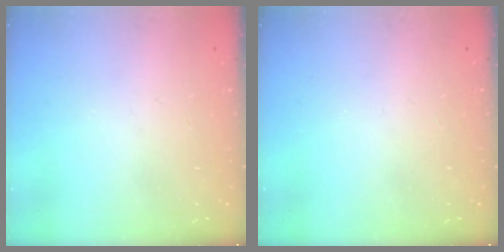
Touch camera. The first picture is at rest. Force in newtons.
{"total": 0.0}